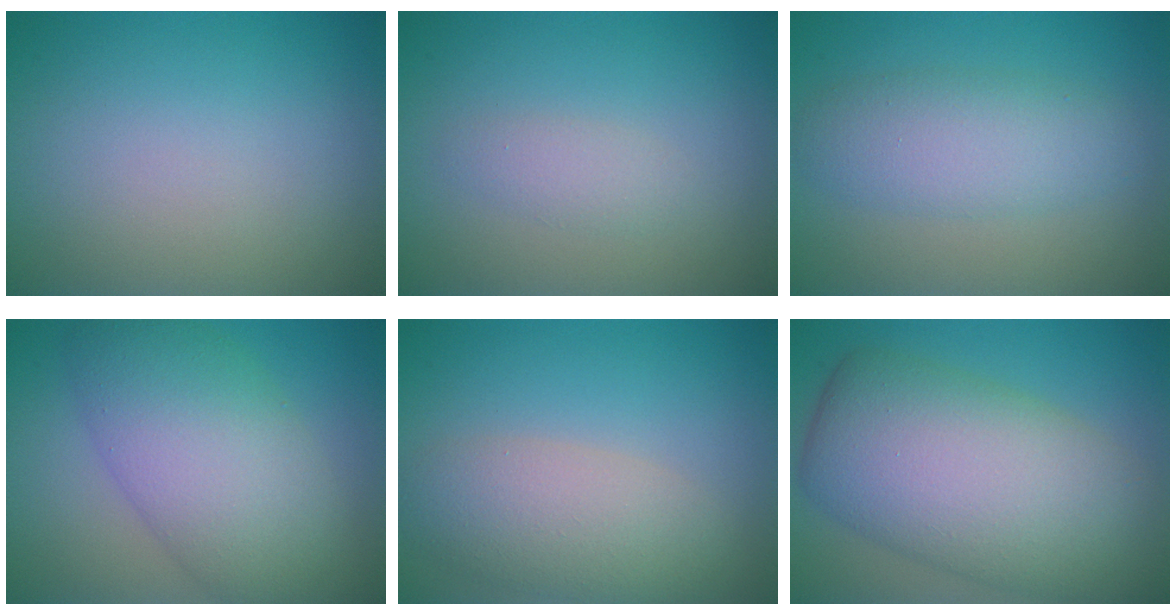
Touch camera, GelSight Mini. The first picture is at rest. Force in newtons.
{"total": 1.4, "press": 1.4, "slide": 0.1}
{"total": 4.3, "press": 4.3, "slide": 0.1}
{"total": 9.2, "press": 9.2, "slide": 0.3}
{"total": 4.9, "press": 4.9, "slide": 0.5}
{"total": 12.1, "press": 12.1, "slide": 0.4}